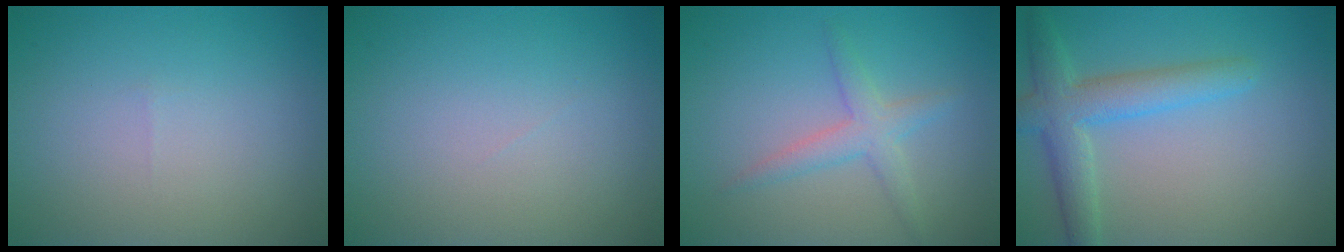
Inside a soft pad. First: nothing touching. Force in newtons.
{"total": 0.0}
{"total": 2.5, "press": 2.5, "slide": 0.0}
{"total": 4.2, "press": 4.2, "slide": 0.2}